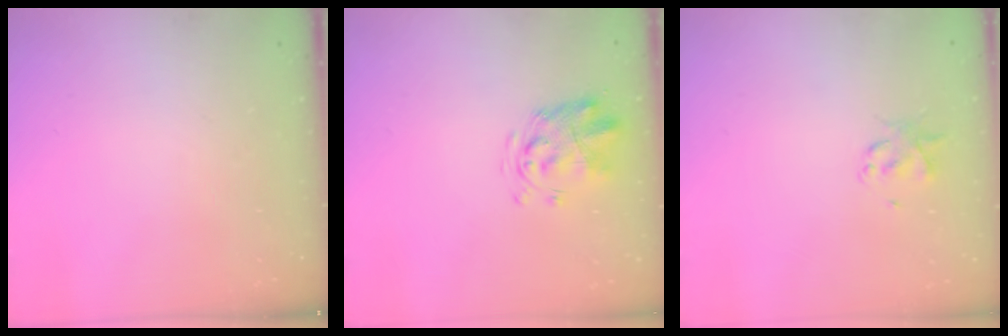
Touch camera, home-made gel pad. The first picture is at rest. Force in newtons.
{"total": 3.3, "press": 3.2, "slide": 0.8}
{"total": 2.1, "press": 2.1, "slide": 0.4}